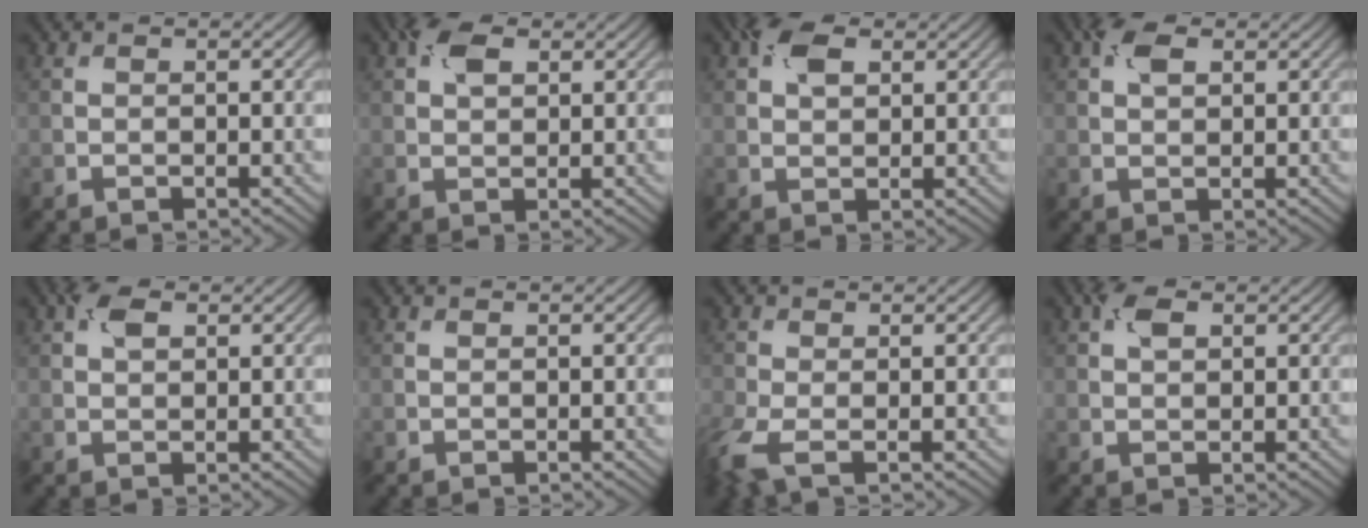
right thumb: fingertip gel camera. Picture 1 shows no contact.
{"total": 3.7, "force": [1.7, 2.2, 2.5], "torque": [-0.056, 0.009, 0.026]}
{"total": 4.3, "force": [1.9, 2.5, 2.9], "torque": [-0.062, 0.009, 0.030]}
{"total": 3.2, "force": [1.4, 1.9, 2.2], "torque": [-0.048, 0.008, 0.023]}
{"total": 2.7, "force": [1.2, 1.6, 1.9], "torque": [-0.041, 0.006, 0.019]}
{"total": 0.0}
{"total": 4.2, "force": [-1.9, 1.7, 3.3], "torque": [-0.099, -0.012, -0.043]}
{"total": 2.6, "force": [1.1, 1.5, 1.8], "torque": [-0.039, 0.006, 0.017]}